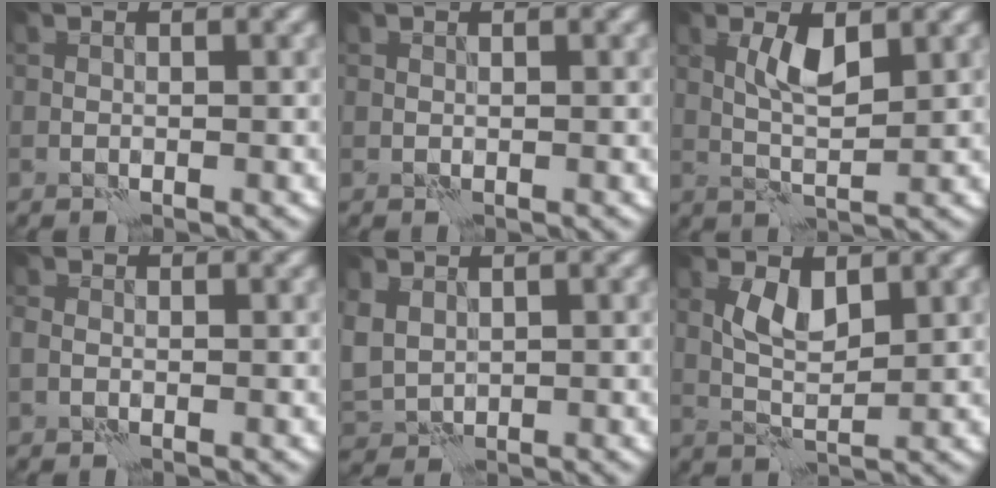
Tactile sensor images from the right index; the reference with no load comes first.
{"total": 0.0}
{"total": 2.8, "force": [1.3, 0.7, 2.3], "torque": [-0.050, -0.002, 0.027]}
{"total": 0.6, "force": [-0.3, 0.5, 0.2], "torque": [-0.006, 0.002, -0.009]}
{"total": 3.1, "force": [1.1, 2.5, 1.5], "torque": [-0.046, -0.005, 0.023]}
{"total": 2.7, "force": [1.3, 1.1, 2.0], "torque": [-0.044, -0.004, 0.029]}